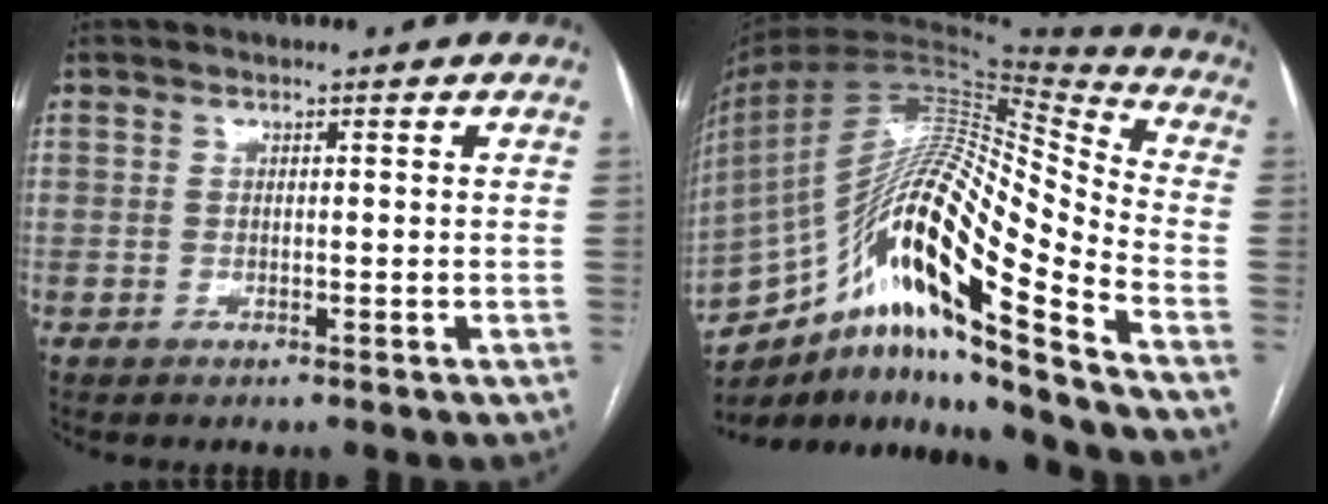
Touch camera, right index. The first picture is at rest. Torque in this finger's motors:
{"motor_torque": [1.13, -1.01, 0.77, 0.21]}